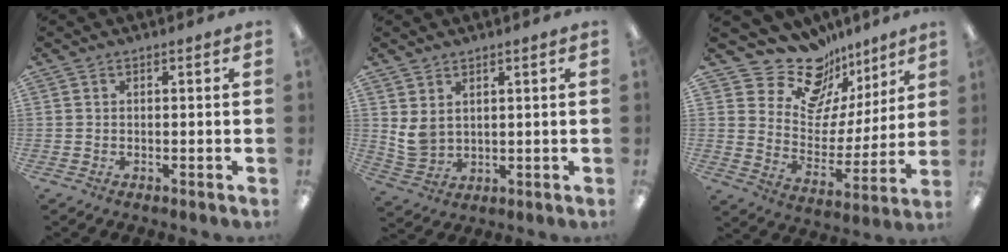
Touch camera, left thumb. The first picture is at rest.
{"total": 5.0, "force": [2.7, 3.5, 2.3], "torque": [-0.057, -0.009, 0.053]}
{"total": 17.0, "force": [13.3, 9.4, 5.1], "torque": [-0.093, -0.109, 0.237]}